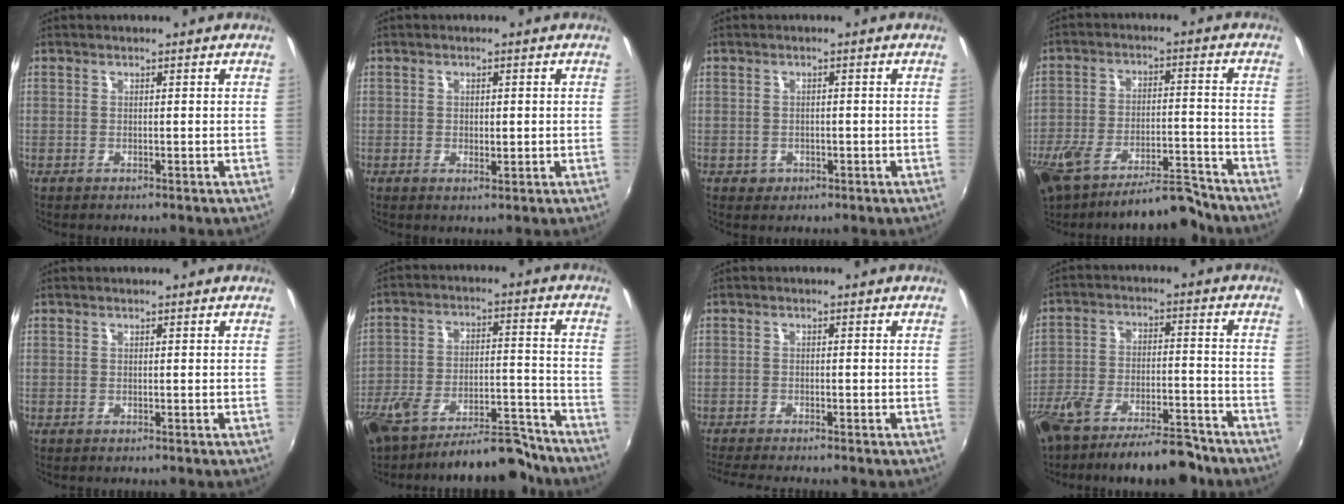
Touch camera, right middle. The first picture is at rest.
{"total": 1.6, "force": [-0.1, 1.1, 1.1], "torque": [-0.017, 0.000, -0.002]}
{"total": 2.4, "force": [-0.7, 2.1, 0.9], "torque": [-0.019, -0.001, -0.006]}
{"total": 14.5, "force": [-12.0, 3.9, 7.1], "torque": [-0.150, -0.002, -0.194]}
{"total": 0.0}
{"total": 16.6, "force": [-14.1, 4.7, 7.3], "torque": [-0.144, 0.008, -0.206]}
{"total": 5.4, "force": [-4.9, 0.2, 2.4], "torque": [-0.060, -0.017, -0.081]}
{"total": 16.3, "force": [-13.1, 4.5, 8.6], "torque": [-0.175, -0.018, -0.203]}